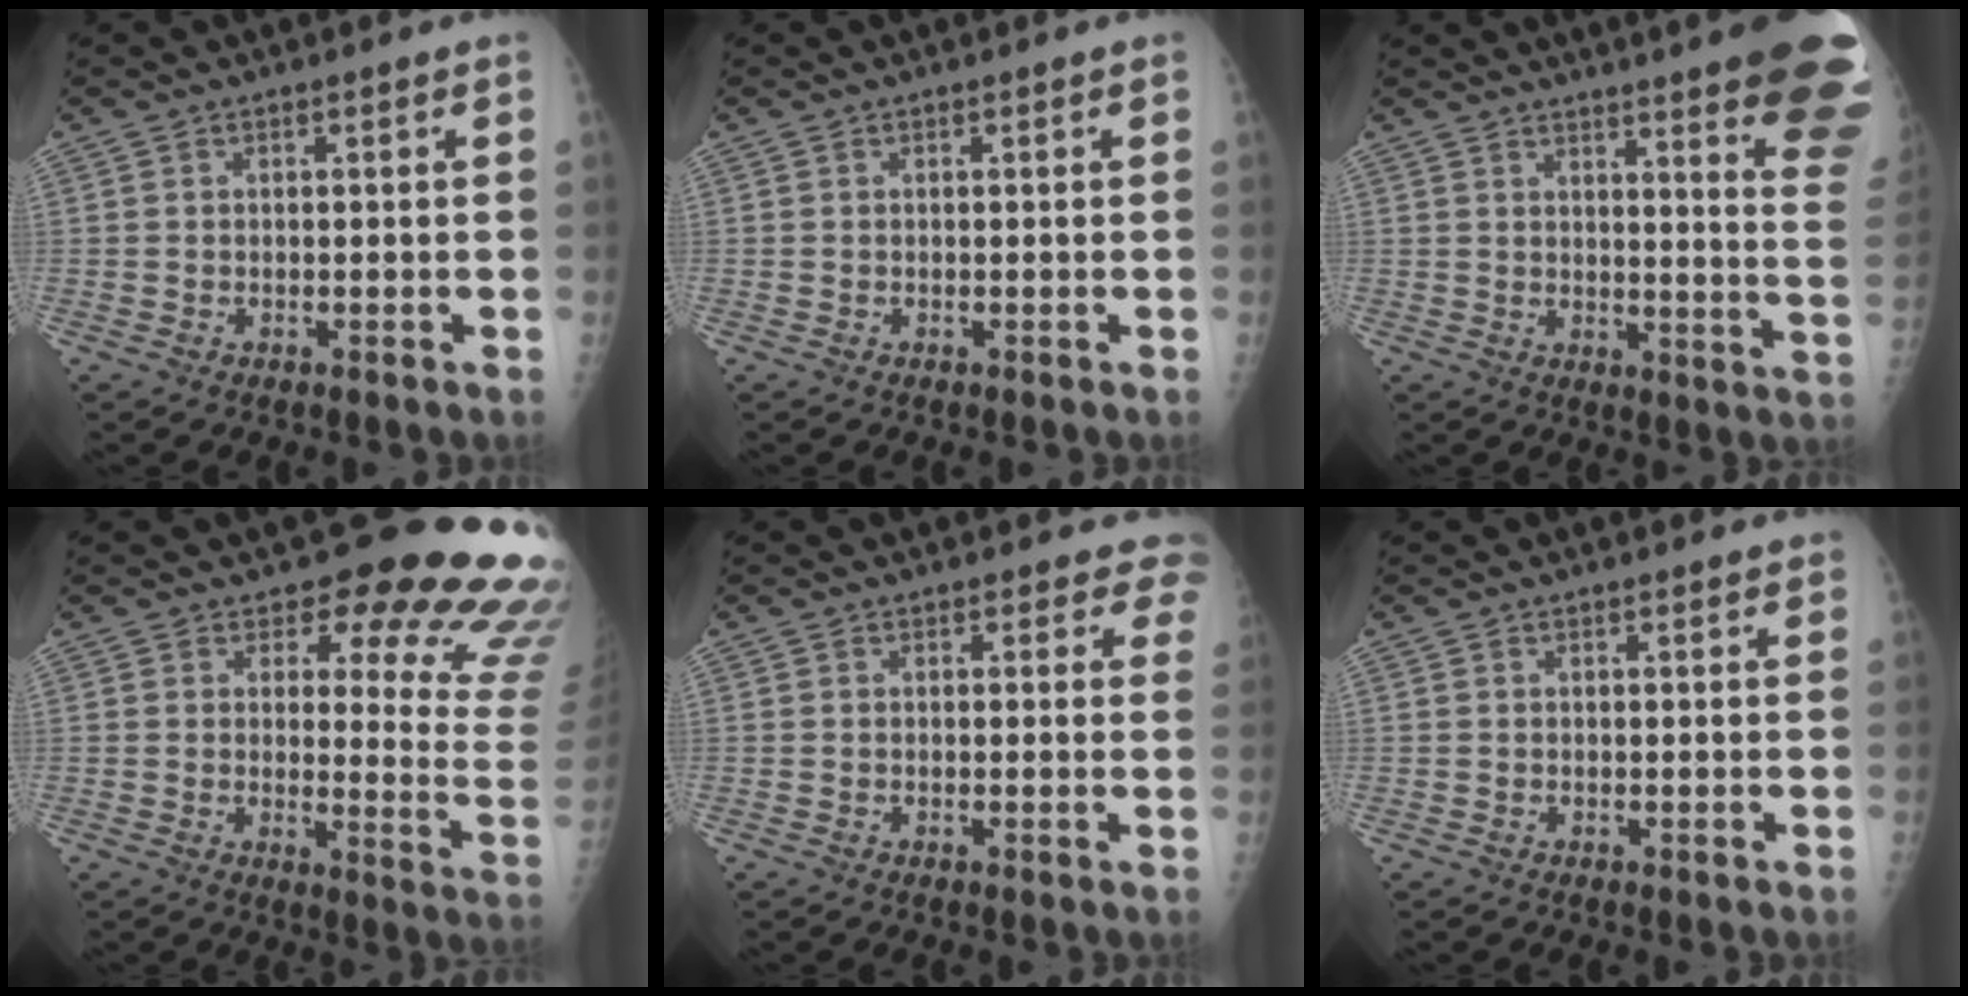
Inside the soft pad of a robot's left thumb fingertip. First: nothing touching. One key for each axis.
{"total": 0.0}
{"total": 22.8, "fx": 16.5, "fy": 2.8, "fz": 15.5, "tx": -0.149, "ty": -0.096, "tz": 0.189}
{"total": 18.7, "fx": 15.2, "fy": 6.4, "fz": 8.8, "tx": -0.048, "ty": -0.127, "tz": 0.157}
{"total": 4.0, "fx": 3.5, "fy": 2.0, "fz": 0.1, "tx": 0.039, "ty": -0.015, "tz": 0.012}
{"total": 1.2, "fx": 1.0, "fy": 0.5, "fz": 0.5, "tx": -0.001, "ty": -0.002, "tz": 0.010}